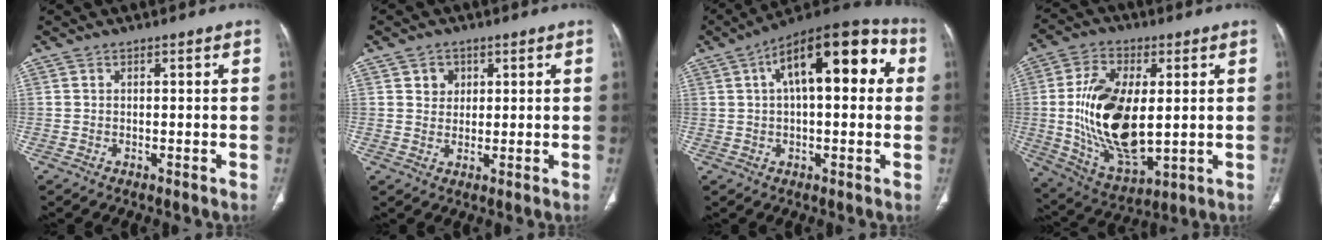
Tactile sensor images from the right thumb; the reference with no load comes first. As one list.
[{"total": 3.3, "force": [1.4, 2.8, 1.1], "torque": [0.001, -0.006, 0.022]}, {"total": 18.9, "force": [4.9, 8.3, 16.3], "torque": [-0.215, 0.039, 0.064]}, {"total": 19.6, "force": [0.8, 10.2, 16.7], "torque": [-0.308, -0.015, 0.028]}]